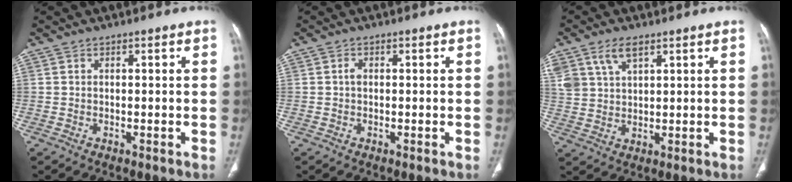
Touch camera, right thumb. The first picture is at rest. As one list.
[{"total": 0.9, "force": [0.0, 0.6, 0.7], "torque": [-0.009, 0.003, -0.004]}, {"total": 7.1, "force": [4.1, 3.8, 4.4], "torque": [-0.083, -0.007, 0.088]}]